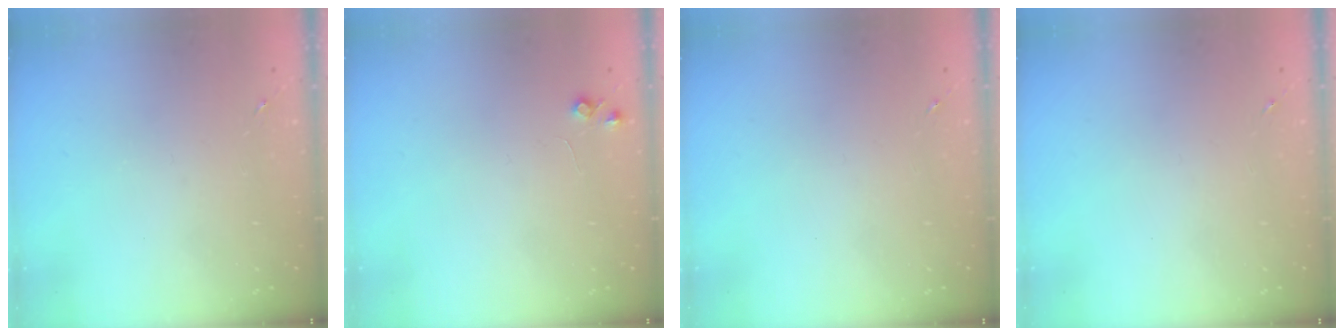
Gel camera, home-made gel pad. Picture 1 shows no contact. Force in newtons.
{"total": 4.9, "press": 4.8, "slide": 0.8}
{"total": 0.0}
{"total": 0.0}